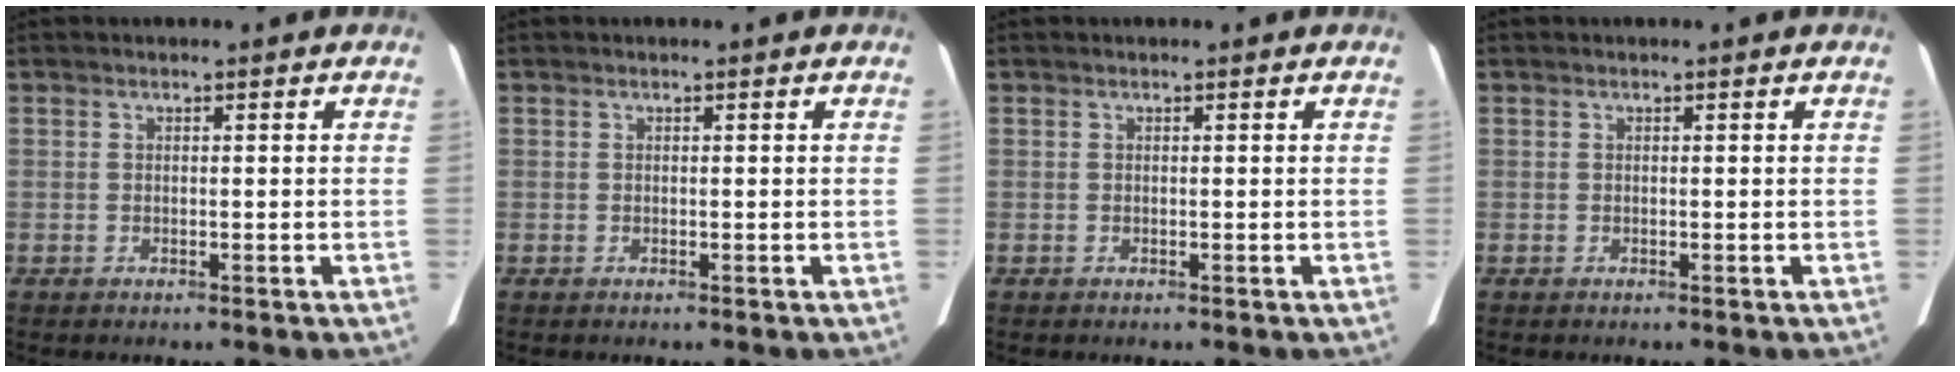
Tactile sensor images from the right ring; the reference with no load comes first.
{"total": 0.0}
{"total": 0.0}
{"total": 0.0}